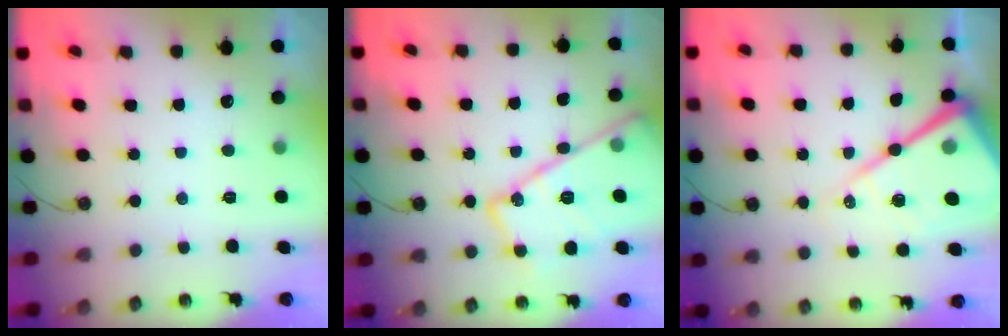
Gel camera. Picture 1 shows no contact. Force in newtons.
{"total": 20.4, "press": 20.4, "slide": 1.6}
{"total": 22.5, "press": 22.4, "slide": 2.1}